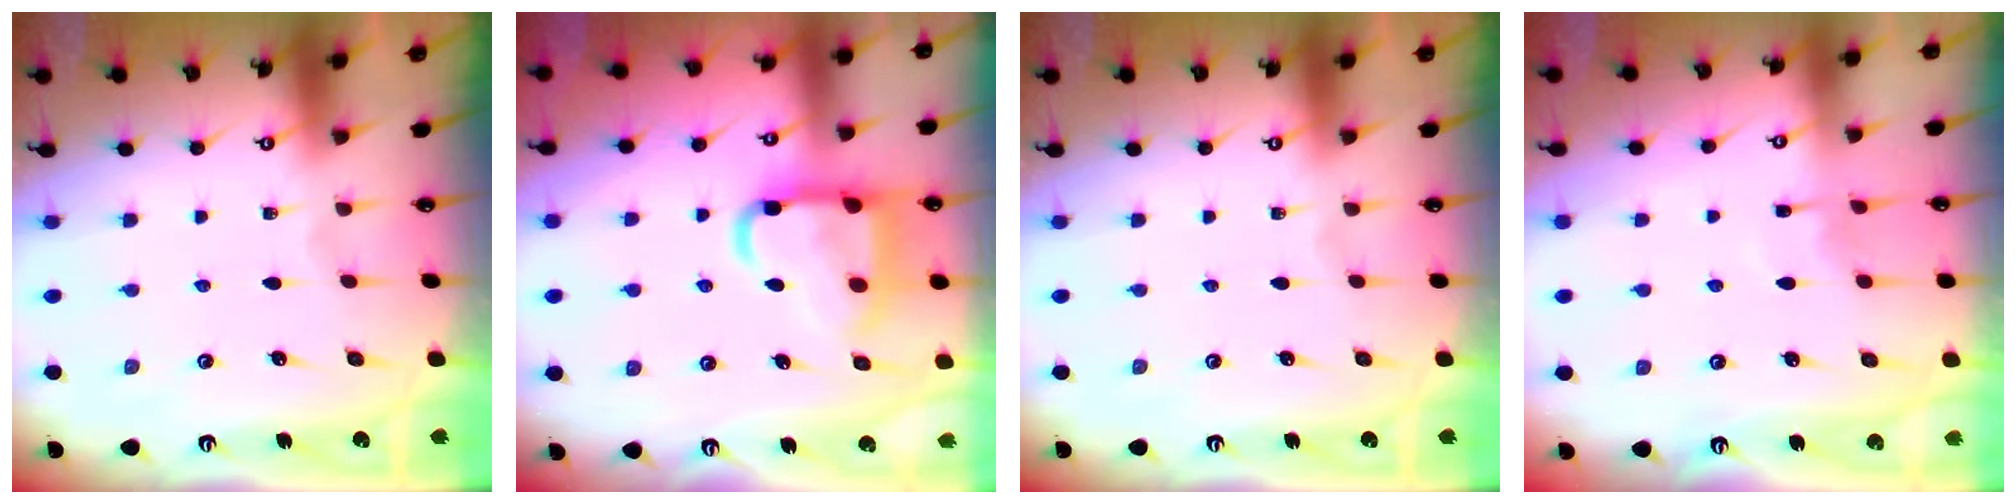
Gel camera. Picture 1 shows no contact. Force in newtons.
{"total": 15.2, "press": 15.1, "slide": 1.6}
{"total": 0.0}
{"total": 4.7, "press": 4.6, "slide": 0.7}